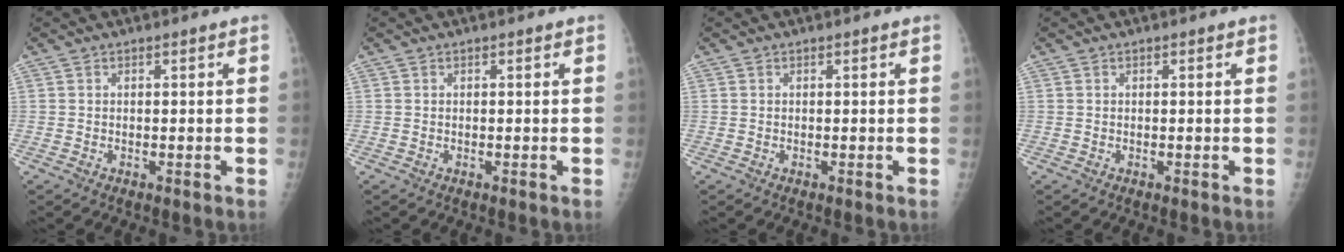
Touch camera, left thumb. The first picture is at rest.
{"total": 0.0}
{"total": 0.0}
{"total": 0.0}